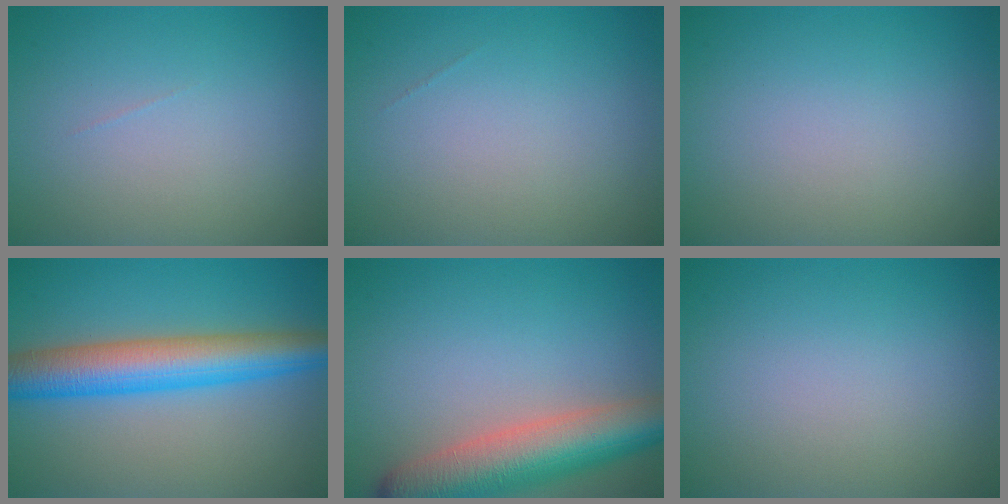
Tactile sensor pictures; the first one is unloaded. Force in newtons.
{"total": 0.0}
{"total": 0.0}
{"total": 7.7, "press": 7.7, "slide": 0.1}
{"total": 8.4, "press": 8.4, "slide": 0.6}
{"total": 0.0}